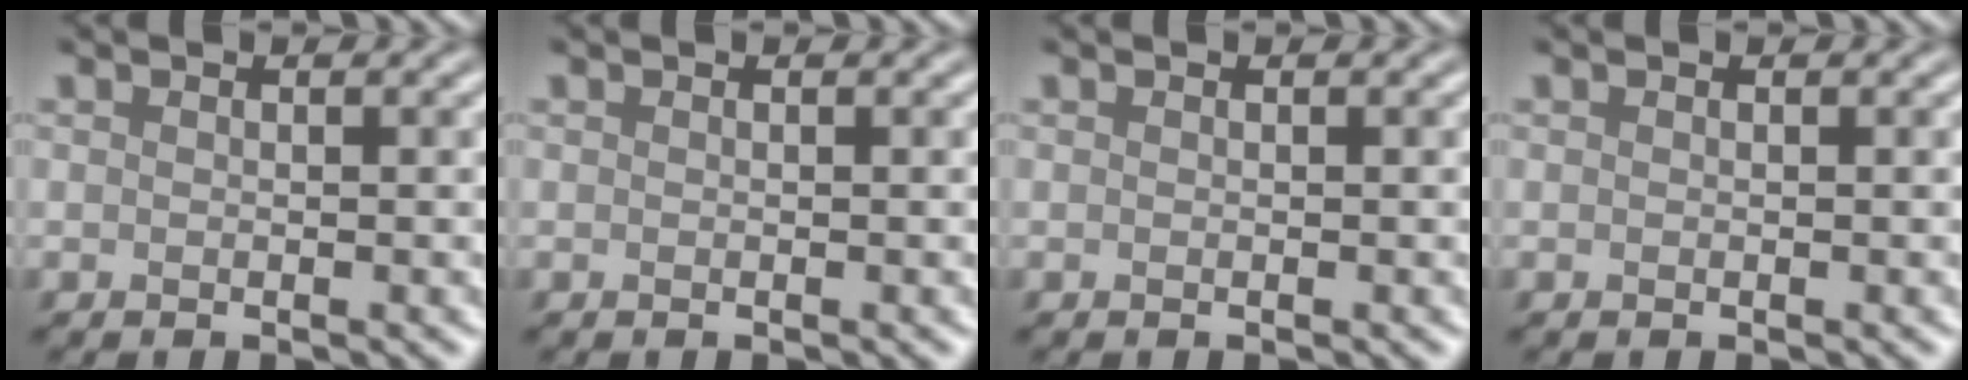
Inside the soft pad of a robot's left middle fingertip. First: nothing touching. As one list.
[{"total": 0.0}, {"total": 0.0}, {"total": 0.0}]